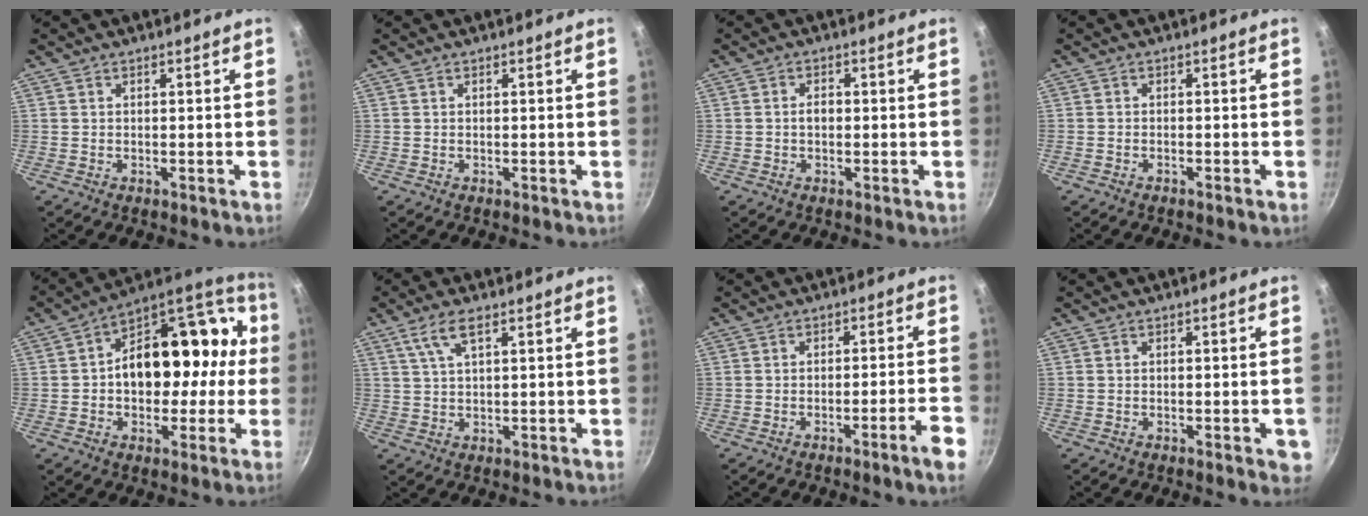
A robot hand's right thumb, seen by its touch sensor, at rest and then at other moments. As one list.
[{"total": 0.0}, {"total": 1.9, "force": [-0.2, 1.3, 1.4], "torque": [-0.017, 0.008, -0.004]}, {"total": 0.6, "force": [-0.6, 0.1, 0.2], "torque": [-0.017, 0.009, -0.013]}, {"total": 22.8, "force": [0.6, 16.0, 16.3], "torque": [-0.193, 0.064, 0.007]}, {"total": 4.8, "force": [2.4, 1.5, 3.9], "torque": [-0.079, 0.000, 0.051]}, {"total": 5.5, "force": [-3.1, -0.1, 4.5], "torque": [-0.063, 0.026, -0.040]}, {"total": 3.3, "force": [-1.2, 1.1, 2.8], "torque": [-0.028, -0.001, -0.017]}]